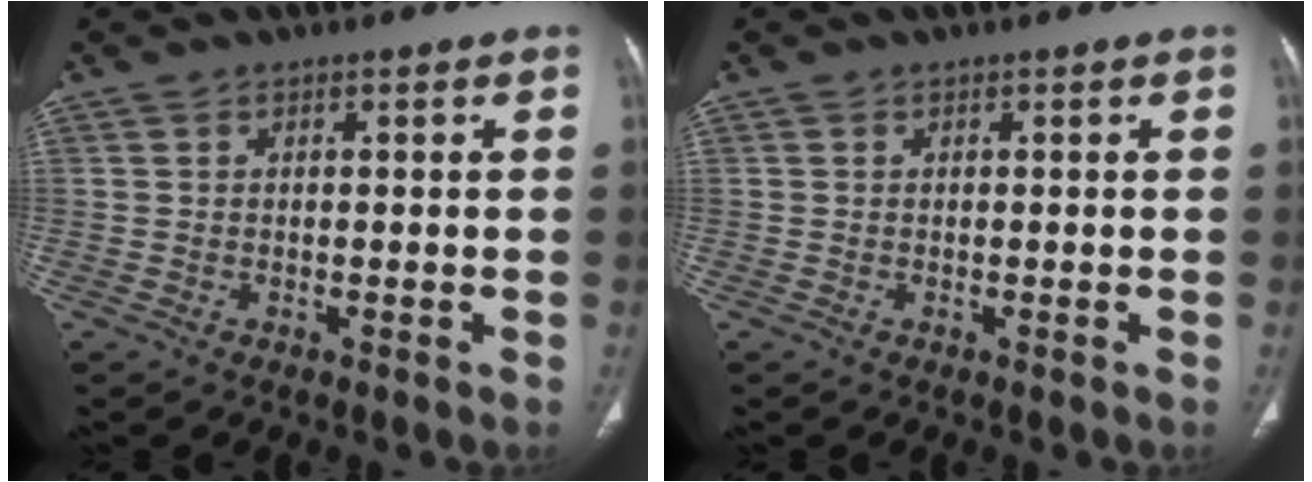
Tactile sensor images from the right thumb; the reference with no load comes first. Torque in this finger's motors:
{"motor_torque": [0.02, 0.84, 0.43, 0.28, 0.02]}